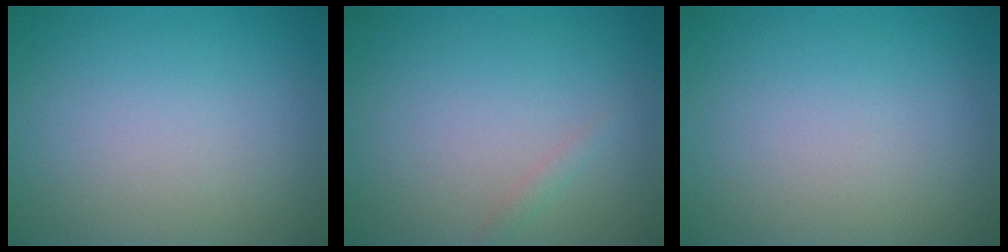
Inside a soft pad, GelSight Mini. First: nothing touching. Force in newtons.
{"total": 0.7, "press": 0.7, "slide": 0.1}
{"total": 0.0}